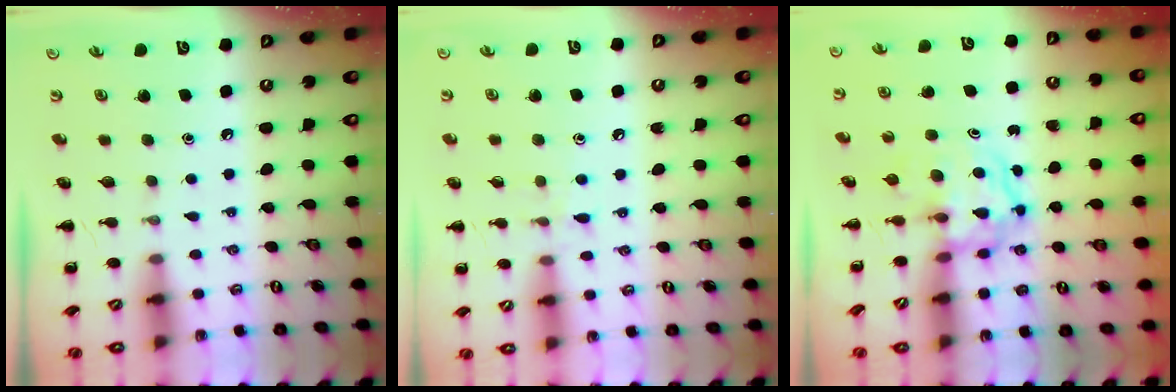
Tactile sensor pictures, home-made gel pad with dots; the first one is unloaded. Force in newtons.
{"total": 6.3, "press": 5.9, "slide": 2.3}
{"total": 3.8, "press": 3.7, "slide": 0.5}